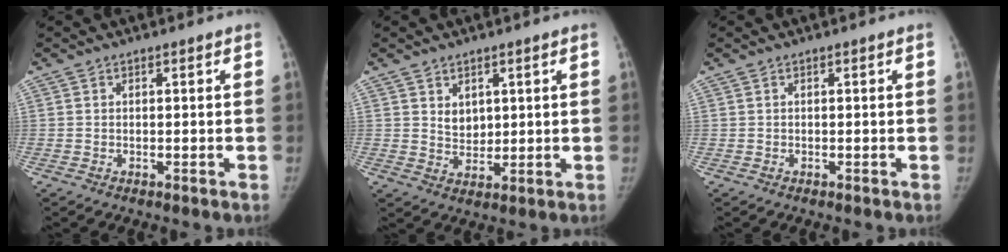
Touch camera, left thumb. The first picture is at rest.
{"total": 3.9, "force": [1.7, 2.9, 1.9], "torque": [-0.013, -0.016, 0.037]}
{"total": 0.0}